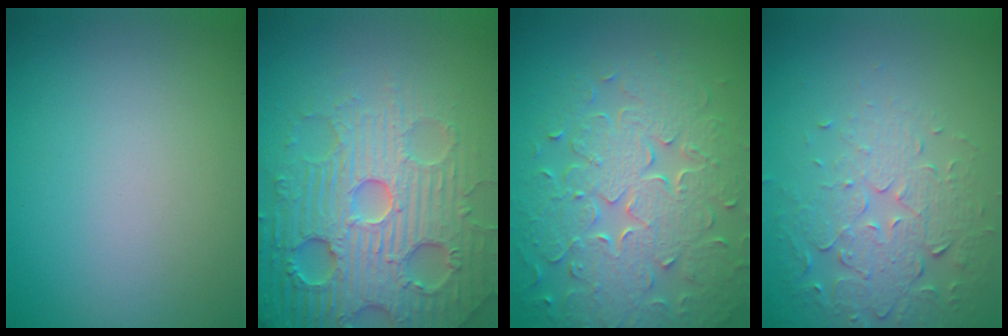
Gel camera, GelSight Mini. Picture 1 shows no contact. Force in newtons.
{"total": 8.0, "press": 7.8, "slide": 1.7}
{"total": 8.3, "press": 5.9, "slide": 5.8}
{"total": 5.4, "press": 3.7, "slide": 3.9}